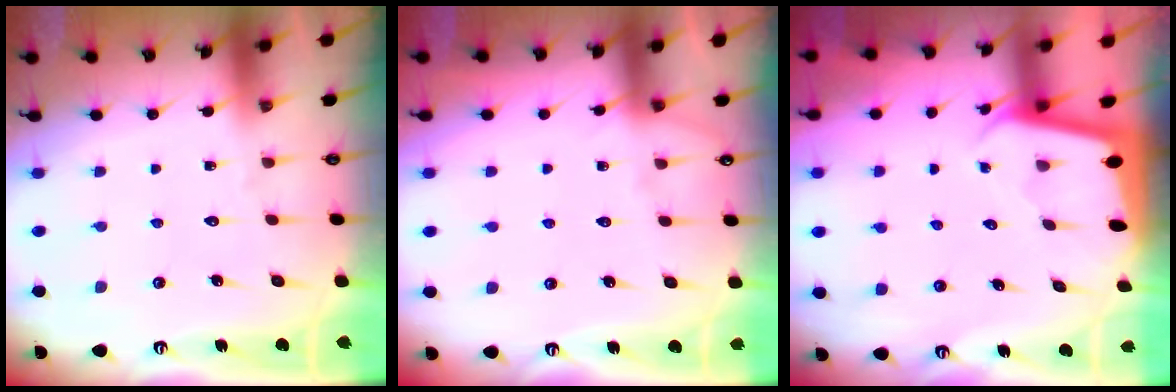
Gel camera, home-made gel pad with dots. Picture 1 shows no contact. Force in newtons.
{"total": 3.8, "press": 3.7, "slide": 0.6}
{"total": 1.9, "press": 1.9, "slide": 0.1}